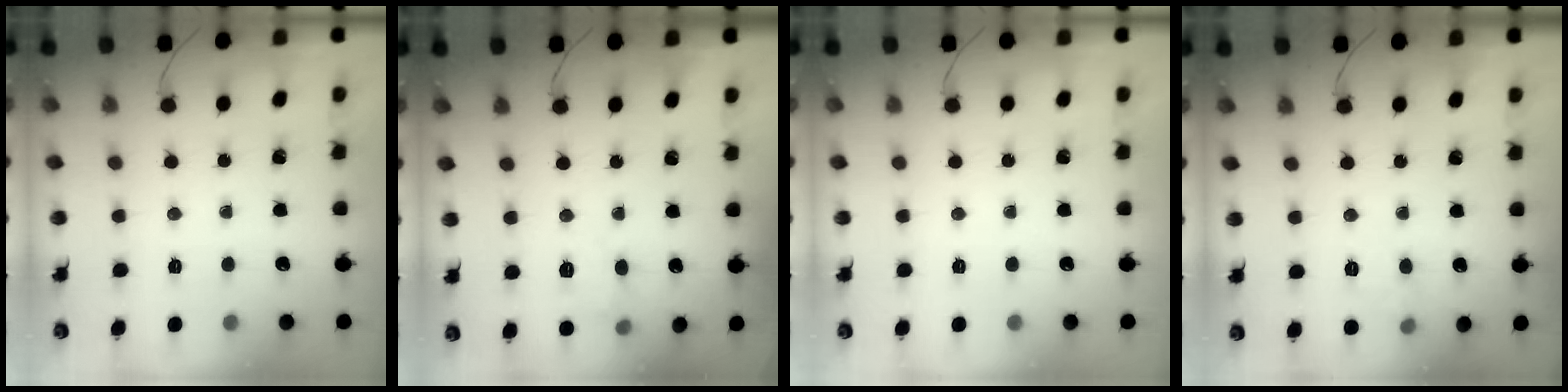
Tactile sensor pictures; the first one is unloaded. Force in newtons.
{"total": 9.5, "press": 9.4, "slide": 1.7}
{"total": 0.0}
{"total": 7.3, "press": 7.1, "slide": 1.8}